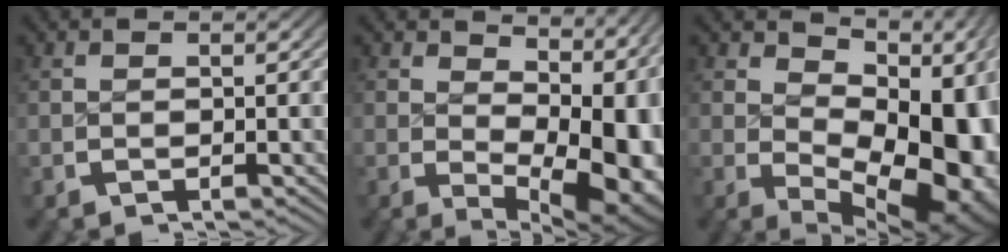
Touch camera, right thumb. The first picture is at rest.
{"total": 10.4, "force": [0.4, 6.0, 8.4], "torque": [-0.116, -0.039, 0.030]}
{"total": 15.0, "force": [0.0, 8.9, 12.0], "torque": [-0.175, -0.034, 0.022]}